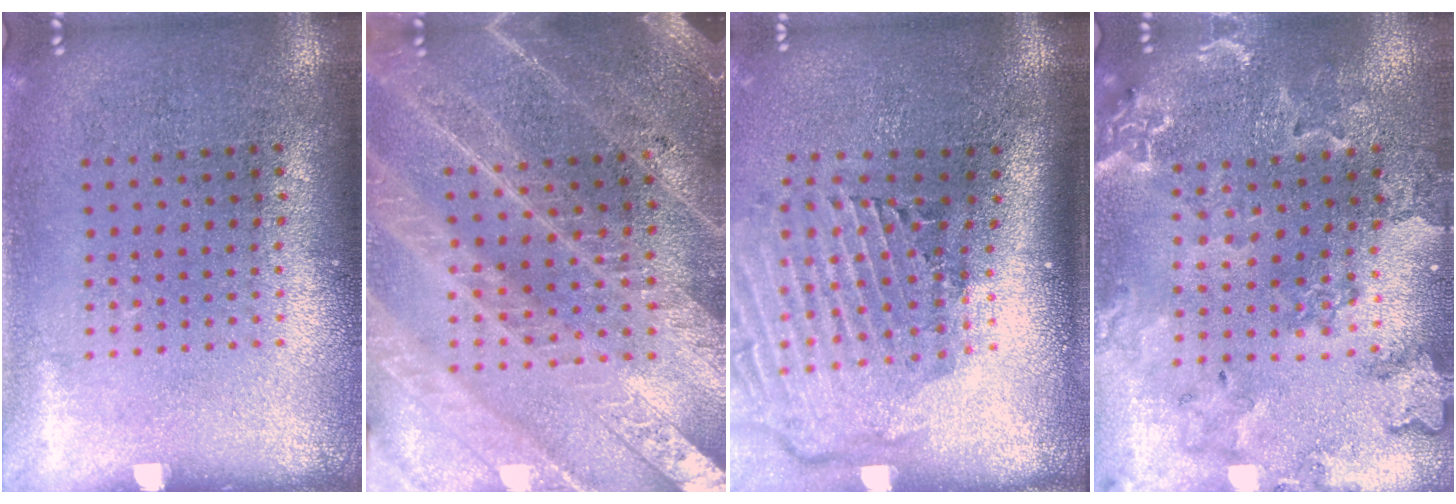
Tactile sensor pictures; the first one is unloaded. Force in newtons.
{"total": 3.7, "press": 3.4, "slide": 1.3}
{"total": 3.0, "press": 2.1, "slide": 2.1}
{"total": 1.6, "press": 1.6, "slide": 0.2}